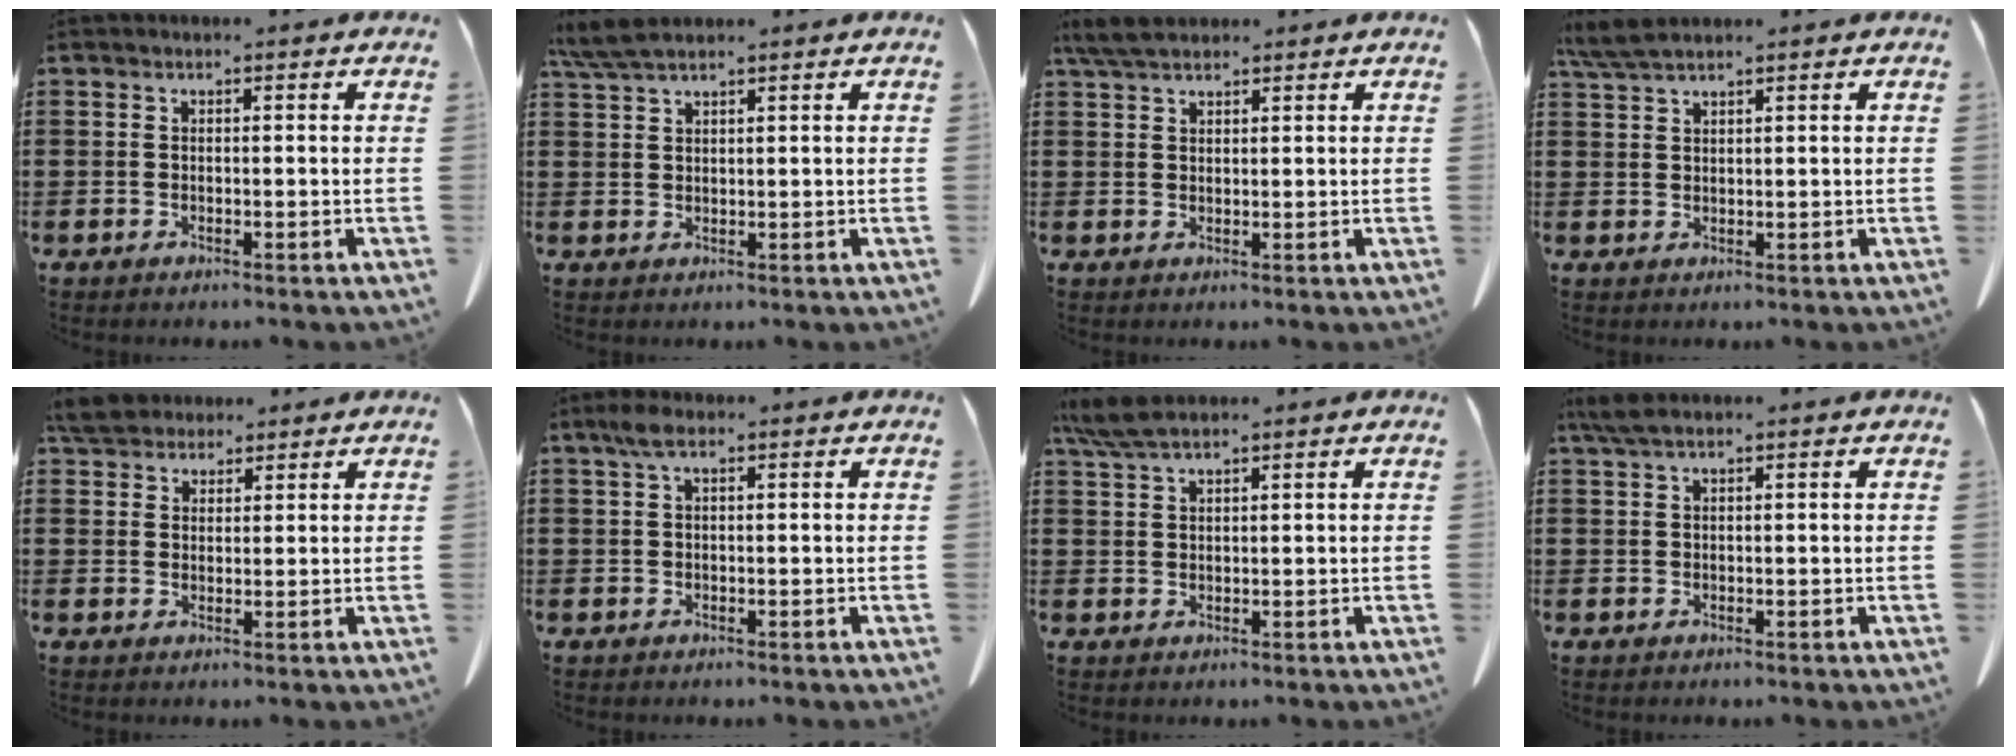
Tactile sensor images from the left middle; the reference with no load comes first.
{"total": 4.0, "force": [3.1, 0.5, 2.4], "torque": [-0.056, -0.002, 0.061]}
{"total": 4.1, "force": [3.3, 1.1, 2.2], "torque": [-0.052, -0.001, 0.064]}
{"total": 3.6, "force": [2.8, 0.4, 2.2], "torque": [-0.050, -0.002, 0.054]}
{"total": 5.0, "force": [4.5, 1.7, 1.4], "torque": [-0.035, -0.006, 0.086]}
{"total": 2.7, "force": [1.1, 0.9, 2.2], "torque": [-0.048, 0.005, 0.019]}
{"total": 4.6, "force": [3.5, 0.8, 2.9], "torque": [-0.066, -0.001, 0.067]}
{"total": 2.8, "force": [1.8, 0.5, 2.0], "torque": [-0.044, -0.001, 0.035]}